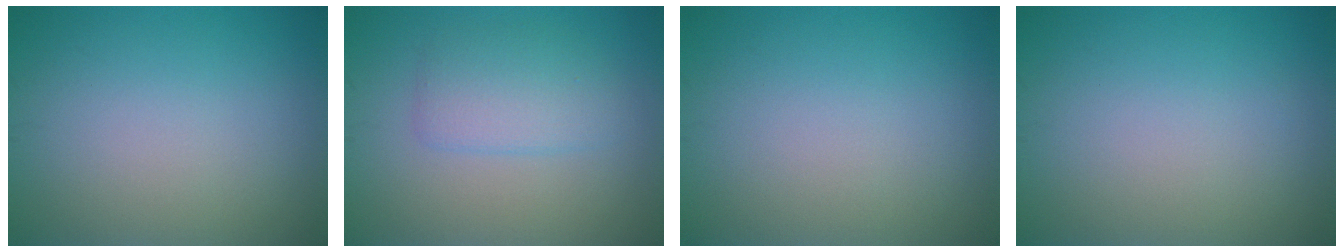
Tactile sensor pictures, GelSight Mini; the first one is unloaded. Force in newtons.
{"total": 3.0, "press": 3.0, "slide": 0.1}
{"total": 0.0}
{"total": 0.0}